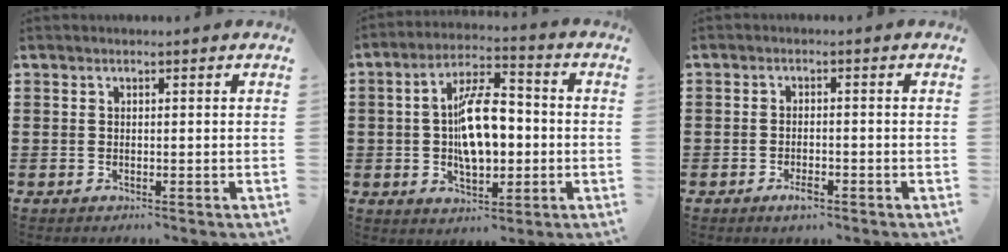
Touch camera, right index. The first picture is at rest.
{"total": 10.5, "force": [-0.6, 4.9, 9.2], "torque": [-0.169, 0.007, -0.017]}
{"total": 2.3, "force": [-1.4, 0.6, 1.7], "torque": [-0.031, -0.002, -0.024]}